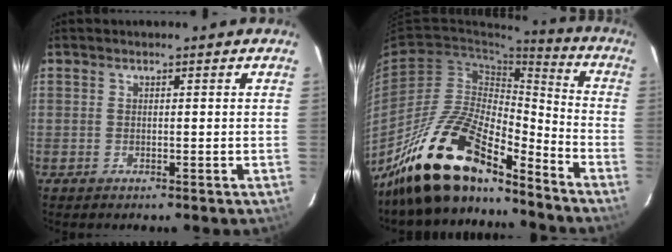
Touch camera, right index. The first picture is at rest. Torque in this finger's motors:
{"motor_torque": [1.05, -1.09, 1.05, 0.21]}